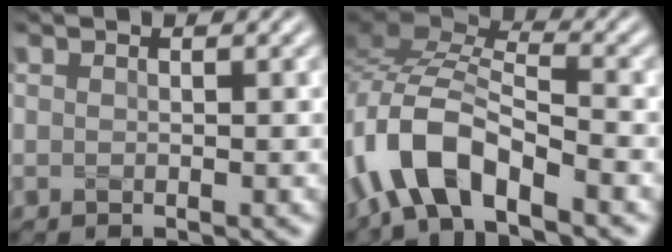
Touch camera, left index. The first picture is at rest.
{"total": 8.2, "force": [-4.7, 3.1, 6.0], "torque": [-0.108, 0.010, -0.100]}